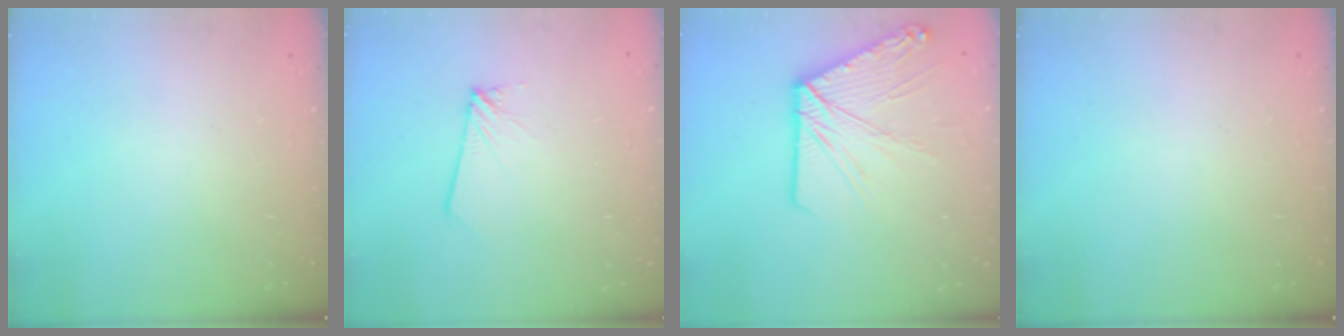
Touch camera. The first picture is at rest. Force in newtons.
{"total": 1.7, "press": 1.7, "slide": 0.1}
{"total": 14.4, "press": 14.3, "slide": 2.1}
{"total": 0.0}